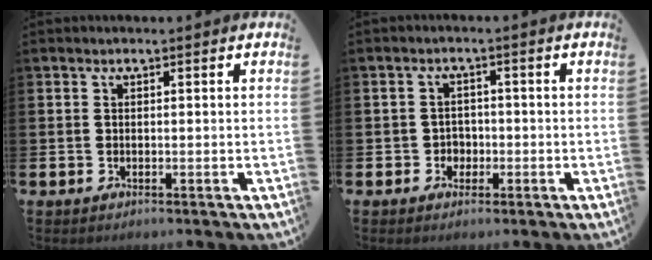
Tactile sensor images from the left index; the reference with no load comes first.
{"total": 2.2, "force": [-0.7, 2.0, 0.5], "torque": [-0.014, 0.006, -0.019]}